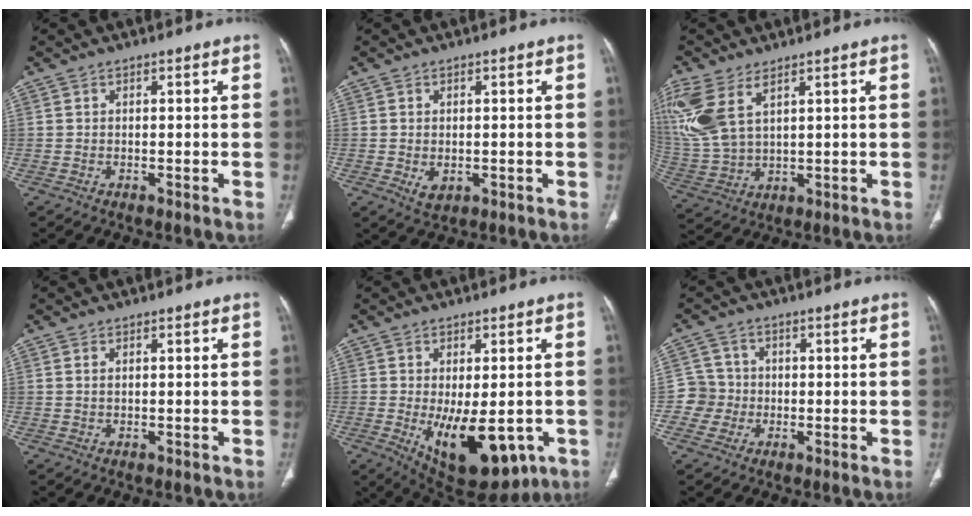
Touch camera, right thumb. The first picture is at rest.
{"total": 2.9, "force": [-0.4, 2.0, 2.0], "torque": [-0.031, -0.005, 0.002]}
{"total": 13.8, "force": [6.6, 7.2, 9.8], "torque": [-0.242, -0.011, 0.146]}
{"total": 0.8, "force": [0.4, 0.4, 0.6], "torque": [-0.017, 0.003, 0.009]}
{"total": 15.7, "force": [-4.8, 7.9, 12.7], "torque": [-0.174, -0.014, -0.045]}
{"total": 5.0, "force": [-0.9, 4.9, 0.1], "torque": [0.030, 0.013, -0.025]}